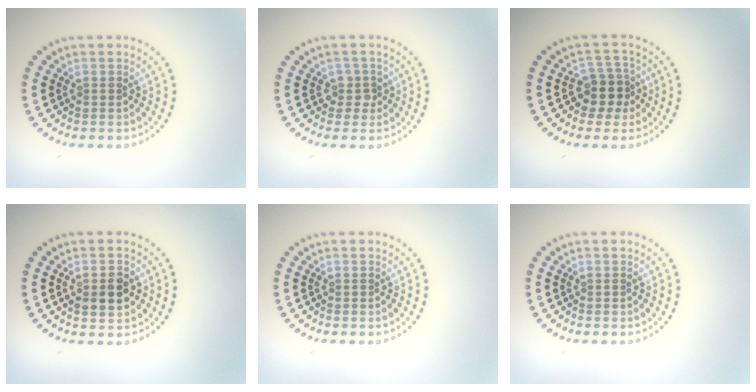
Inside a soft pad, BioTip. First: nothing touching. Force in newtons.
{"total": 1.3, "press": 1.1, "slide": 0.7}
{"total": 2.9, "press": 2.6, "slide": 1.4}
{"total": 3.0, "press": 3.0, "slide": 0.2}
{"total": 0.0}
{"total": 0.0}